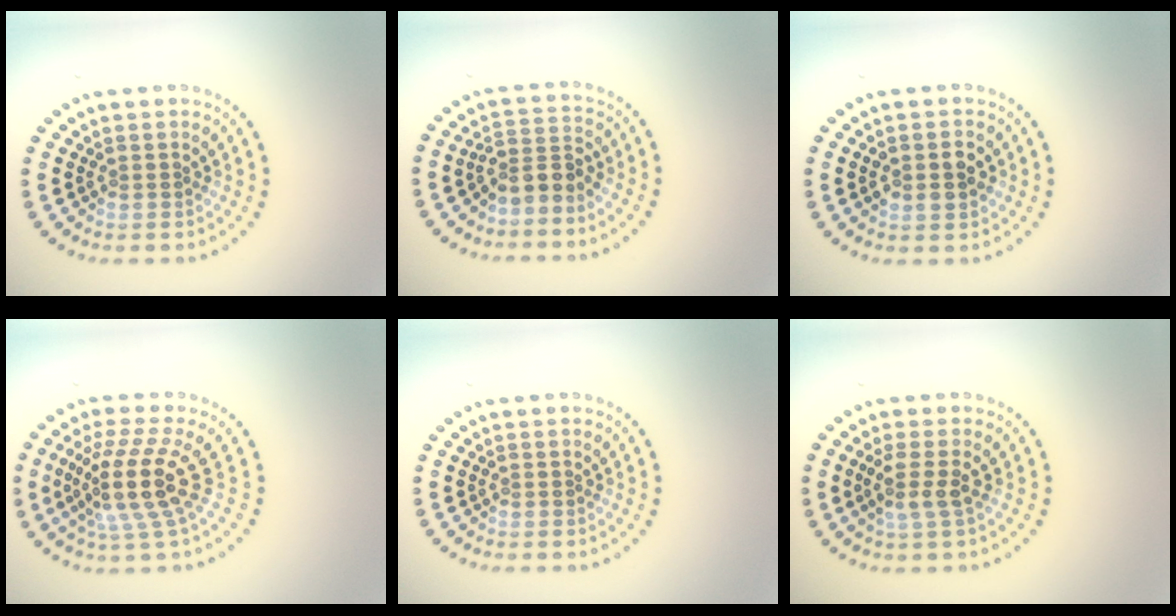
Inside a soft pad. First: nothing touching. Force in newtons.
{"total": 2.7, "press": 1.9, "slide": 1.9}
{"total": 2.8, "press": 2.8, "slide": 0.1}
{"total": 5.0, "press": 3.6, "slide": 3.4}
{"total": 0.0}
{"total": 2.3, "press": 1.9, "slide": 1.4}